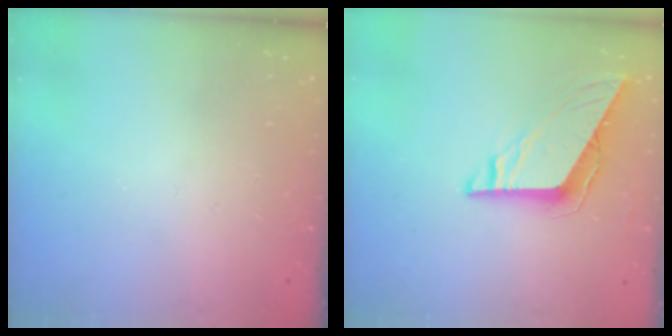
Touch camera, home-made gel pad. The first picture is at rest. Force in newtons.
{"total": 8.5, "press": 8.5, "slide": 0.3}